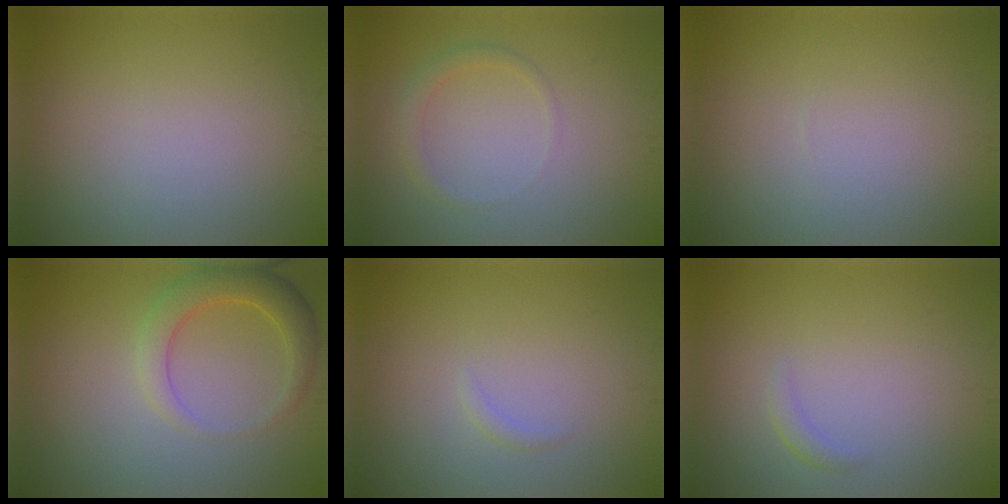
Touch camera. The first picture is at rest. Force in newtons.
{"total": 1.4, "press": 1.4, "slide": 0.1}
{"total": 0.0}
{"total": 3.4, "press": 3.4, "slide": 0.2}
{"total": 0.6, "press": 0.6, "slide": 0.0}
{"total": 0.9, "press": 0.9, "slide": 0.0}